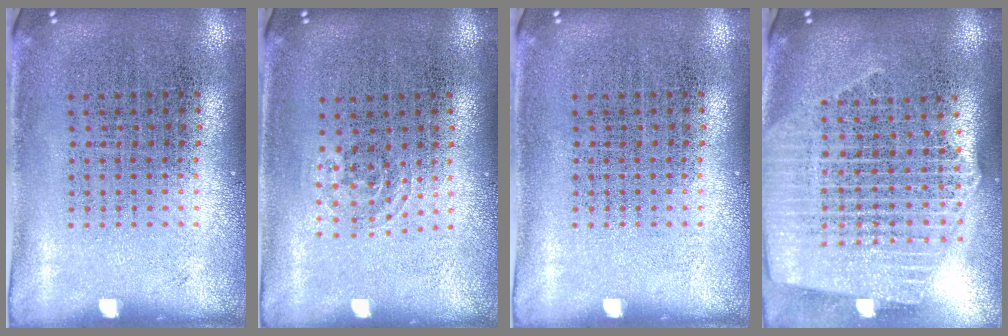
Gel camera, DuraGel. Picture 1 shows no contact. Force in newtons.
{"total": 0.7, "press": 0.5, "slide": 0.5}
{"total": 0.0}
{"total": 2.5, "press": 2.2, "slide": 1.2}